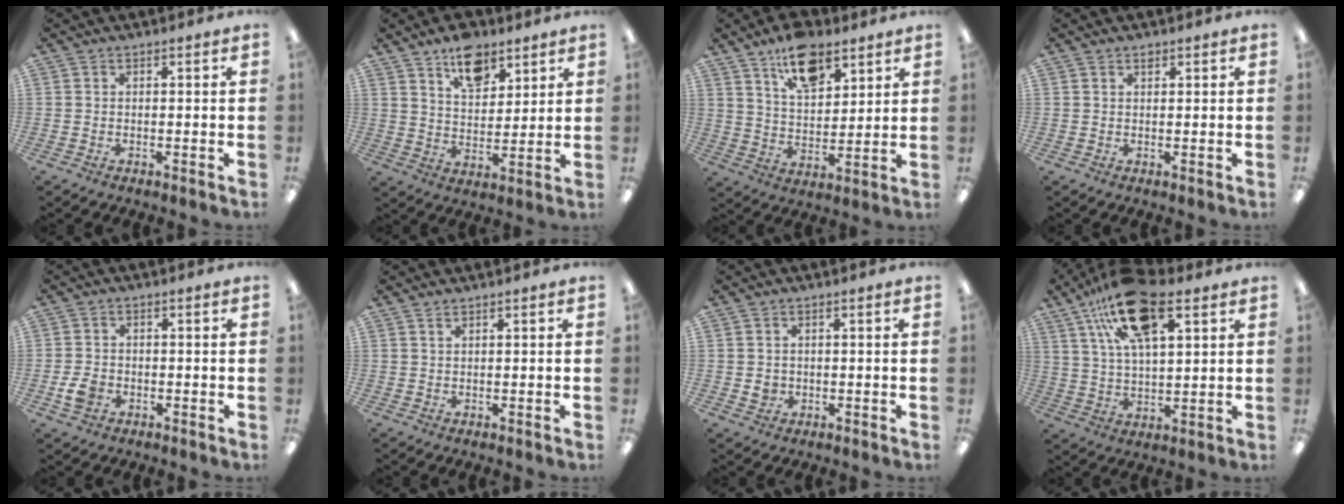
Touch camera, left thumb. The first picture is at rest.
{"total": 10.6, "force": [7.6, 5.8, 4.6], "torque": [-0.058, -0.040, 0.135]}
{"total": 12.5, "force": [8.5, 6.3, 6.6], "torque": [-0.104, -0.038, 0.153]}
{"total": 1.1, "force": [0.8, 0.5, 0.5], "torque": [-0.004, -0.003, 0.013]}
{"total": 3.9, "force": [-1.3, 2.9, 2.3], "torque": [-0.050, 0.003, -0.025]}
{"total": 0.8, "force": [0.6, 0.1, 0.4], "torque": [-0.010, 0.000, 0.011]}
{"total": 2.2, "force": [0.1, 2.0, 0.9], "torque": [-0.010, 0.000, -0.001]}
{"total": 18.6, "force": [10.2, 7.9, 13.4], "torque": [-0.234, -0.024, 0.176]}